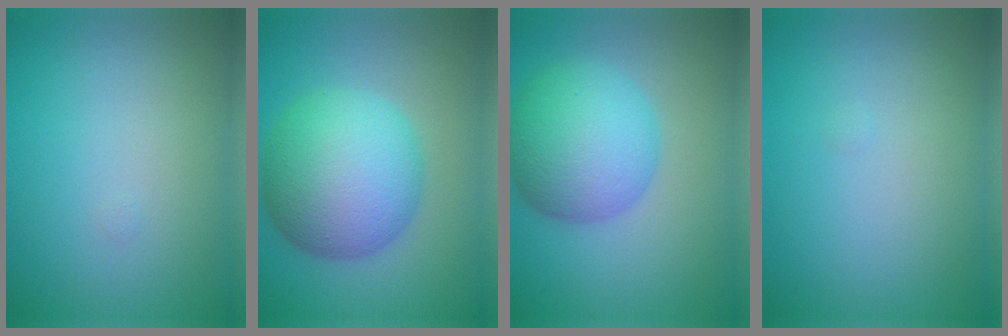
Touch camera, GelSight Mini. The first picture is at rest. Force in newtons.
{"total": 10.0, "press": 10.0, "slide": 0.2}
{"total": 7.8, "press": 7.8, "slide": 0.1}
{"total": 0.0}